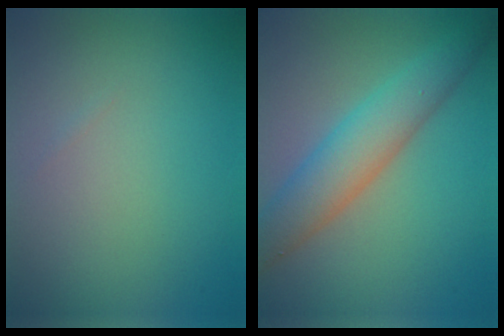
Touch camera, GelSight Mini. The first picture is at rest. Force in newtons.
{"total": 5.6, "press": 5.6, "slide": 0.1}